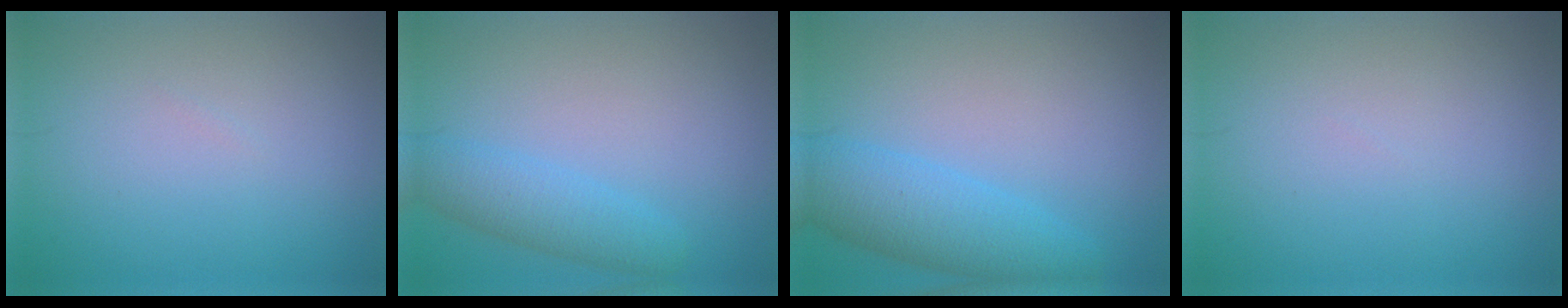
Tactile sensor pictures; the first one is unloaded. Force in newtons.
{"total": 3.2, "press": 3.2, "slide": 0.1}
{"total": 5.3, "press": 5.3, "slide": 0.4}
{"total": 0.0}